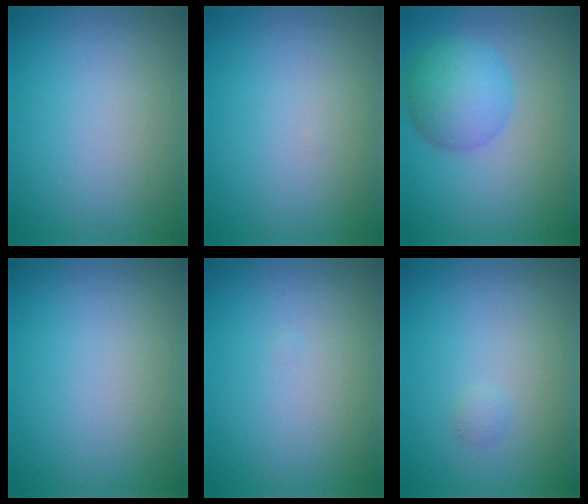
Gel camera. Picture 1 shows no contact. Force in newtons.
{"total": 0.0}
{"total": 5.2, "press": 5.2, "slide": 0.1}
{"total": 0.0}
{"total": 0.0}
{"total": 0.6, "press": 0.6, "slide": 0.1}